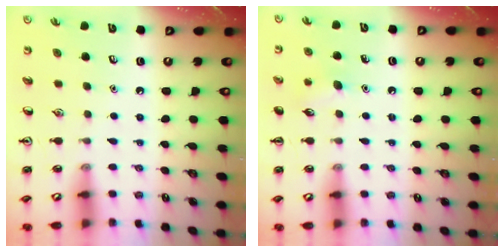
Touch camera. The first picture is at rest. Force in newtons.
{"total": 7.1, "press": 6.8, "slide": 2.1}